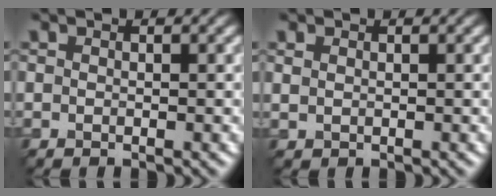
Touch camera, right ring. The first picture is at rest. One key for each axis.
{"total": 0.8, "fx": 0.4, "fy": 0.5, "fz": 0.5, "tx": -0.017, "ty": -0.002, "tz": 0.011}